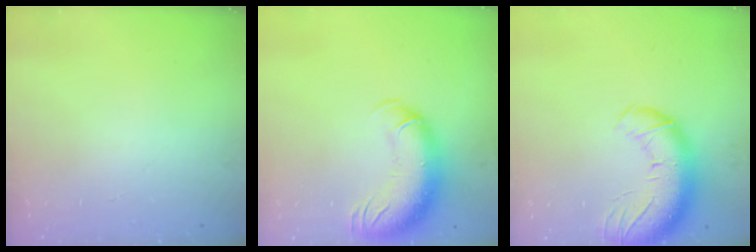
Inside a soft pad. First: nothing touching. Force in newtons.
{"total": 14.6, "press": 14.2, "slide": 3.3}
{"total": 15.2, "press": 14.7, "slide": 3.6}